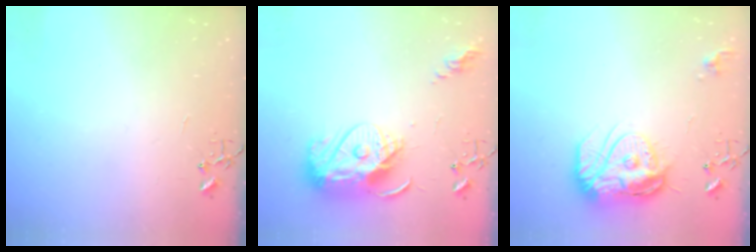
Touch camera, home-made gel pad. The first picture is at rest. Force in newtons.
{"total": 15.1, "press": 15.0, "slide": 1.1}
{"total": 17.0, "press": 16.9, "slide": 1.4}